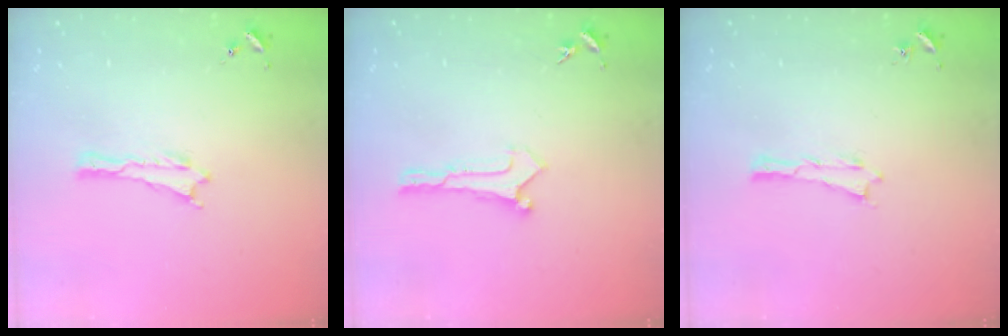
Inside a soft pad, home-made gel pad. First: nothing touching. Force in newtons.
{"total": 0.0}
{"total": 0.0}